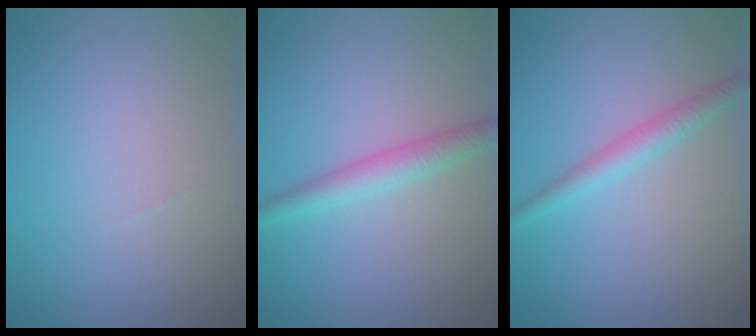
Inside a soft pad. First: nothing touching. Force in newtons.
{"total": 2.6, "press": 2.6, "slide": 0.0}
{"total": 2.0, "press": 2.0, "slide": 0.0}